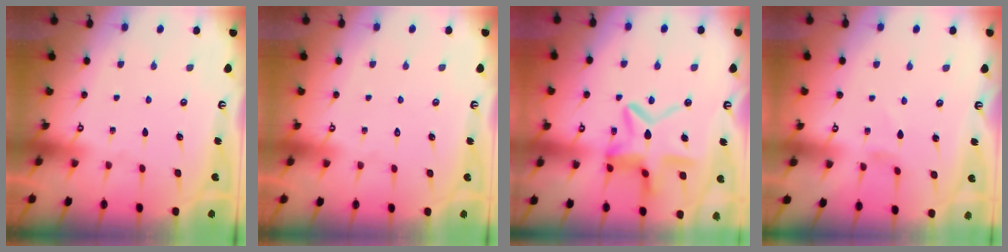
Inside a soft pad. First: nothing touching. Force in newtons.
{"total": 1.6, "press": 1.5, "slide": 0.1}
{"total": 14.3, "press": 14.2, "slide": 1.4}
{"total": 0.0}